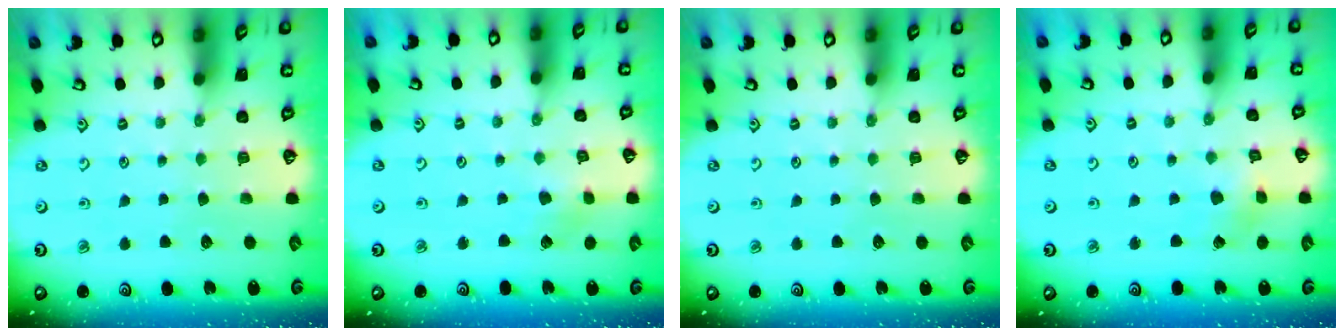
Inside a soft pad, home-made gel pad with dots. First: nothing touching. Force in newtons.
{"total": 2.9, "press": 2.9, "slide": 0.3}
{"total": 0.0}
{"total": 2.7, "press": 2.7, "slide": 0.3}